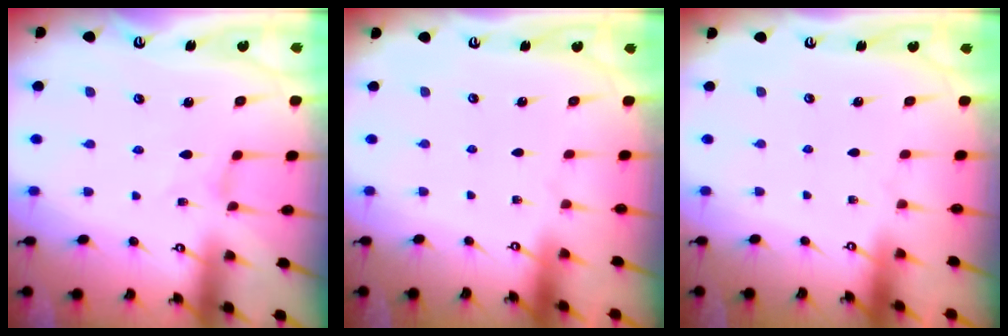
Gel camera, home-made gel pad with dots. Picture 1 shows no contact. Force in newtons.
{"total": 0.0}
{"total": 0.0}